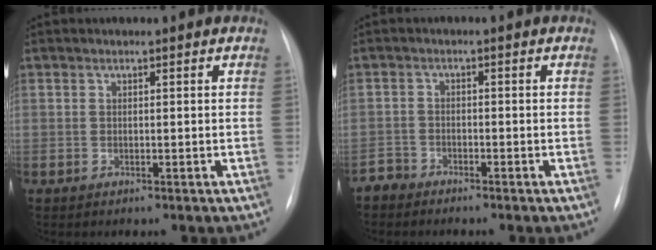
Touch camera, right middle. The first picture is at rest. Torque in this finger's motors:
{"motor_torque": [0.03, -0.04, 0.00, 0.00]}